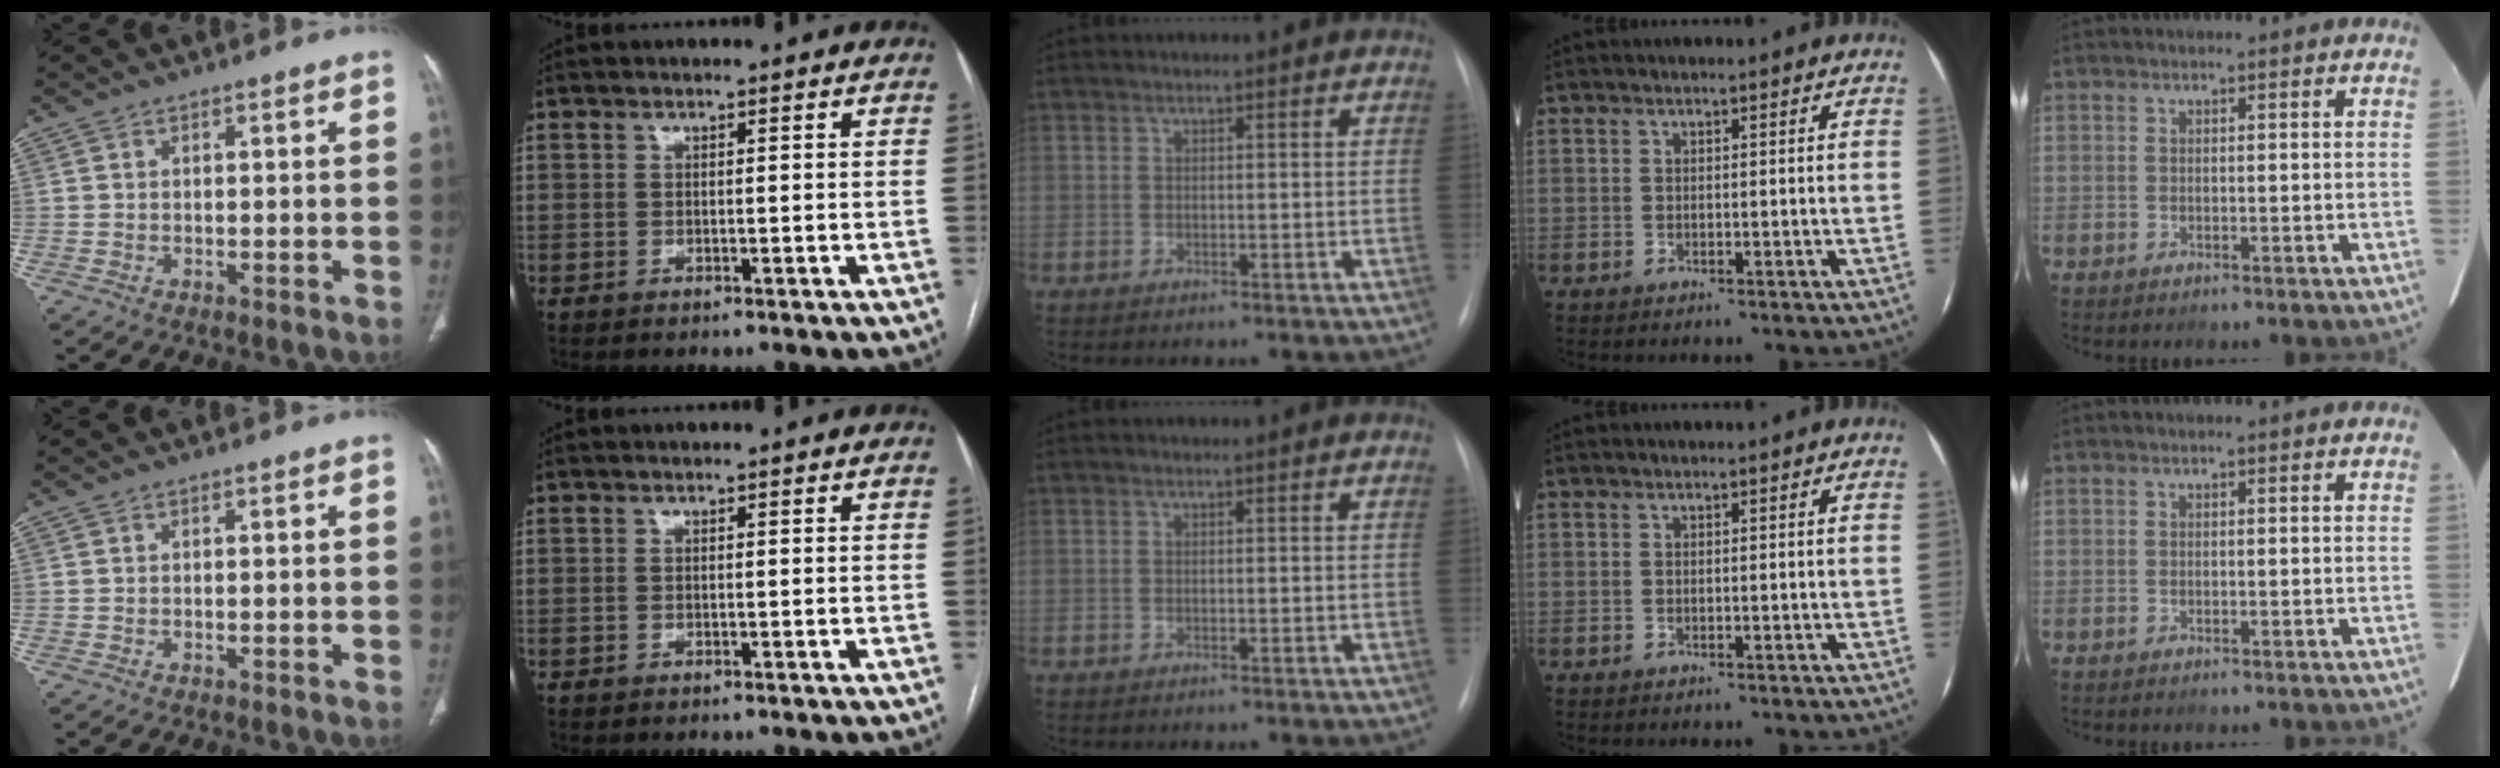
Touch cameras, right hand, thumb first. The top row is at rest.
{}